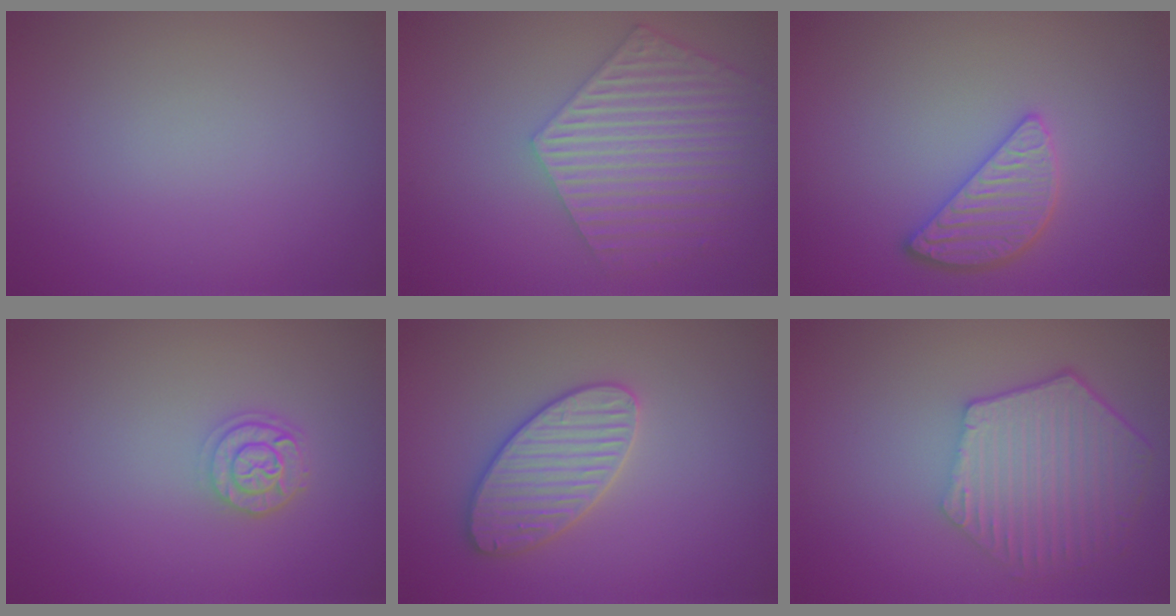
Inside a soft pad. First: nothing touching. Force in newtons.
{"total": 6.1, "press": 4.7, "slide": 3.9}
{"total": 3.3, "press": 3.1, "slide": 1.0}
{"total": 2.4, "press": 2.0, "slide": 1.3}
{"total": 3.6, "press": 3.6, "slide": 0.1}
{"total": 5.9, "press": 4.6, "slide": 3.8}